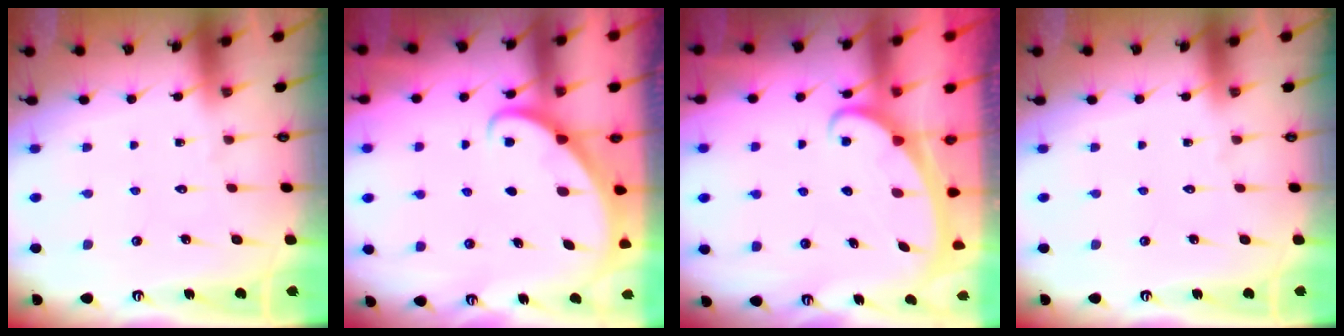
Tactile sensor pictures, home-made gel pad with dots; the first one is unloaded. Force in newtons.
{"total": 3.6, "press": 3.6, "slide": 0.1}
{"total": 2.3, "press": 2.3, "slide": 0.4}
{"total": 0.0}